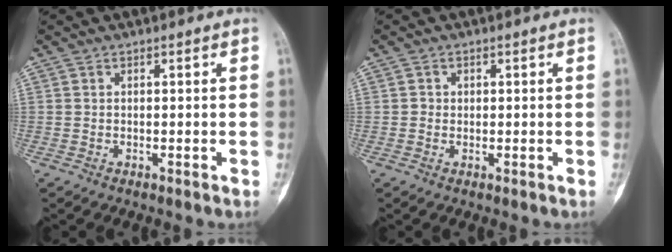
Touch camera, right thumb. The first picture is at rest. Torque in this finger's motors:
{"motor_torque": [-0.59, 0.04, 0.29, -0.09, 0.00]}